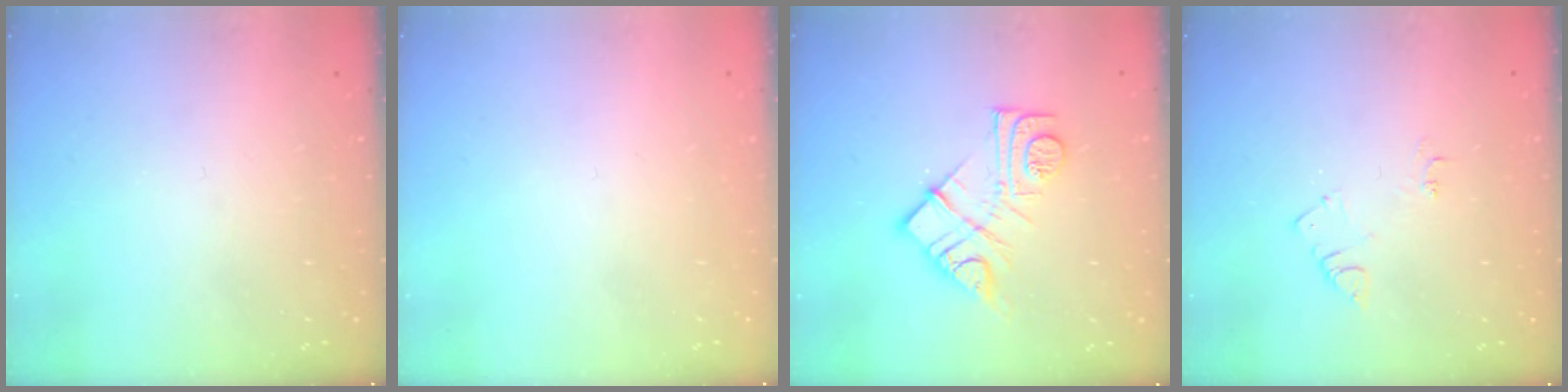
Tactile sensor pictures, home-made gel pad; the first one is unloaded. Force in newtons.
{"total": 1.7, "press": 1.7, "slide": 0.1}
{"total": 13.0, "press": 12.9, "slide": 0.9}
{"total": 6.3, "press": 6.3, "slide": 0.8}